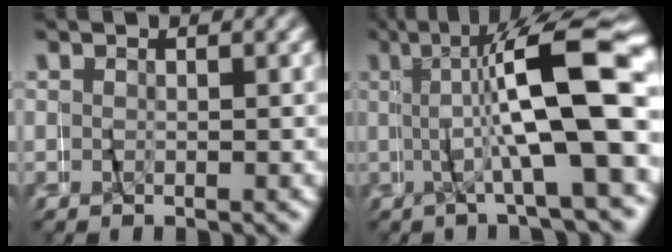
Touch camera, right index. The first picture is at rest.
{"total": 8.8, "force": [0.7, 1.0, 8.7], "torque": [-0.134, 0.033, 0.008]}